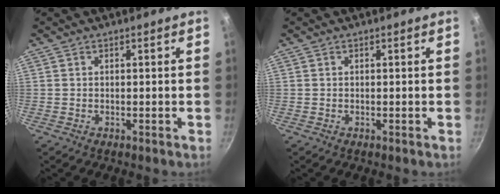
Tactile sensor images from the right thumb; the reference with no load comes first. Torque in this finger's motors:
{"motor_torque": [-0.22, 0.19, -0.12, 0.12, -0.01]}